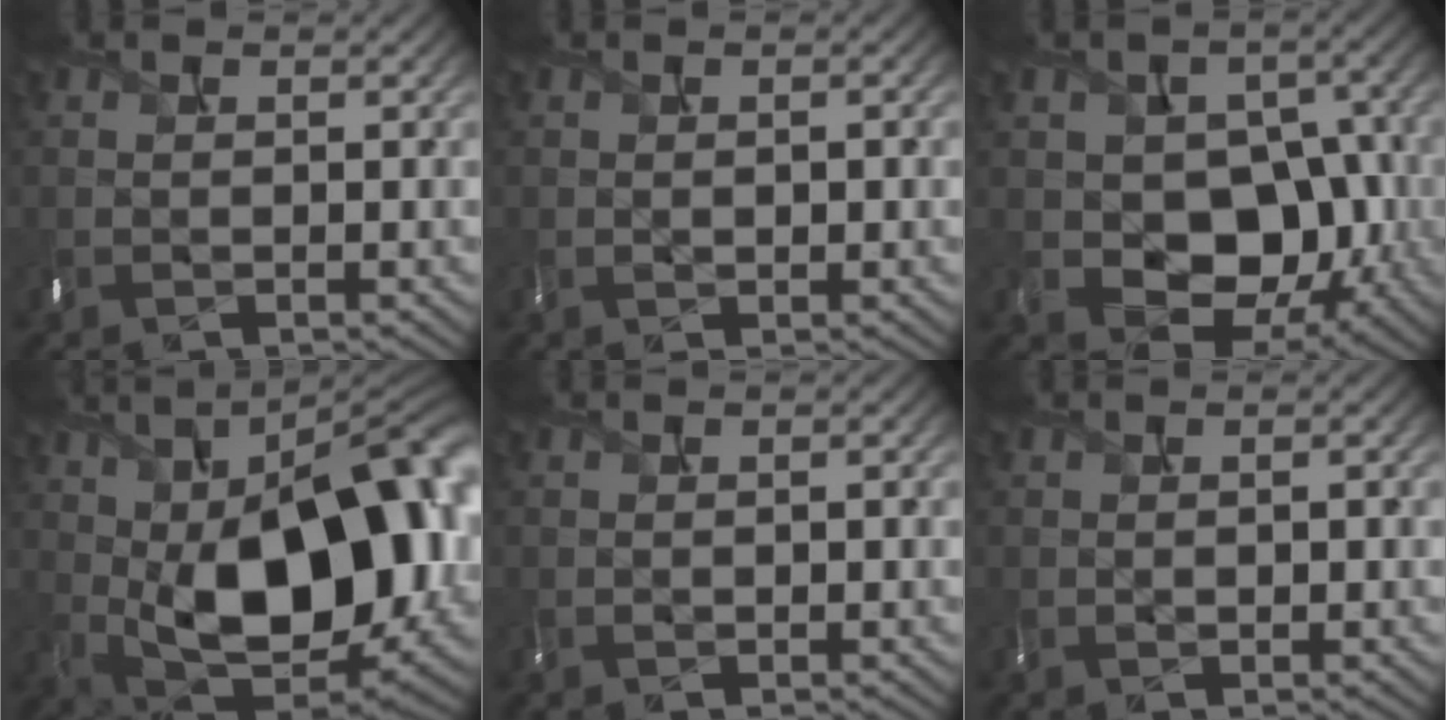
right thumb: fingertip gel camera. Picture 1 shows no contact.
{"total": 1.9, "force": [0.3, 1.1, 1.5], "torque": [-0.024, -0.001, 0.010]}
{"total": 10.2, "force": [-1.7, 7.6, 6.7], "torque": [-0.107, -0.020, -0.008]}
{"total": 20.9, "force": [1.3, 11.4, 17.5], "torque": [-0.261, -0.003, 0.011]}
{"total": 0.6, "force": [0.2, 0.3, 0.5], "torque": [-0.006, -0.006, 0.002]}
{"total": 1.6, "force": [0.3, 0.9, 1.3], "torque": [-0.017, -0.004, 0.008]}